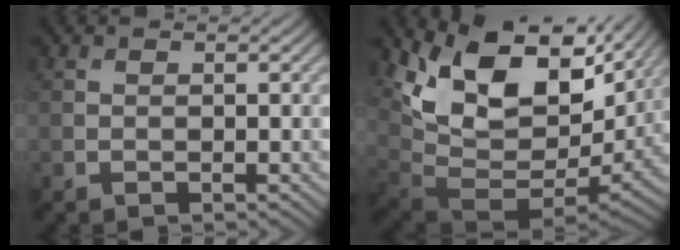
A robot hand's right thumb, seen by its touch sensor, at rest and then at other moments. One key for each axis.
{"total": 17.4, "fx": 6.6, "fy": 10.6, "fz": 12.2, "tx": -0.224, "ty": -0.009, "tz": 0.146}